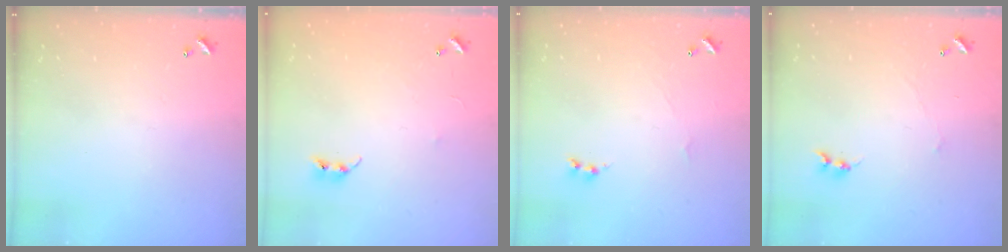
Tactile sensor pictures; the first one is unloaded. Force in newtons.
{"total": 6.5, "press": 6.5, "slide": 0.4}
{"total": 1.7, "press": 1.6, "slide": 0.6}
{"total": 1.4, "press": 1.3, "slide": 0.4}